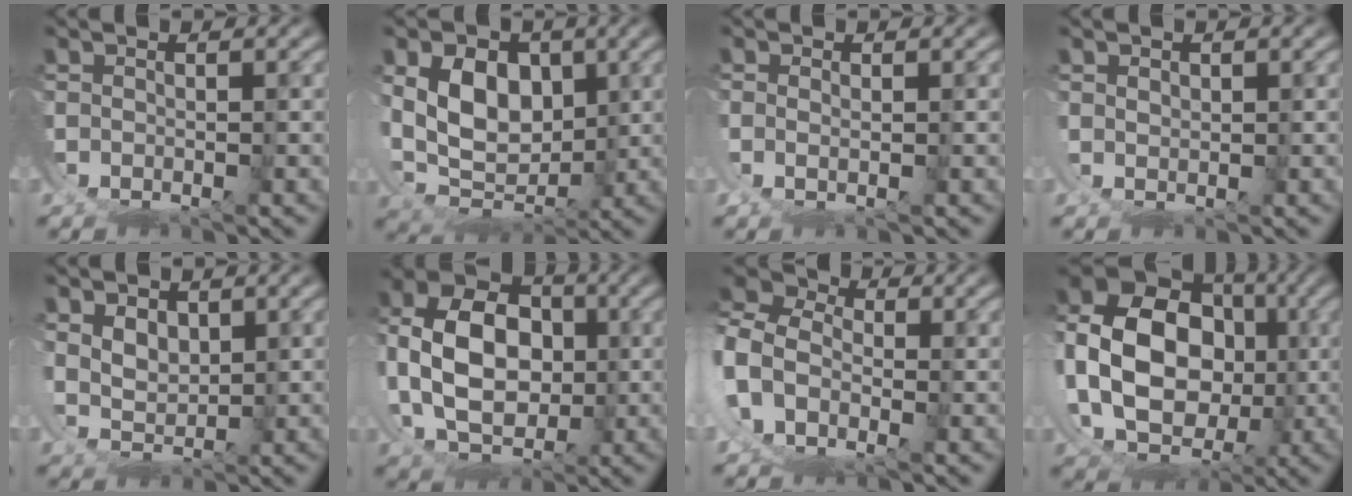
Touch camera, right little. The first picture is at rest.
{"total": 7.2, "force": [2.4, 5.5, 4.0], "torque": [-0.098, -0.020, 0.047]}
{"total": 1.6, "force": [1.1, -1.0, 0.6], "torque": [-0.011, 0.000, 0.021]}
{"total": 1.8, "force": [1.4, -0.9, -0.8], "torque": [0.009, -0.011, 0.030]}
{"total": 3.2, "force": [2.9, 1.3, 0.6], "torque": [-0.025, -0.003, 0.048]}
{"total": 9.9, "force": [3.0, 7.5, 5.6], "torque": [-0.132, -0.017, 0.056]}
{"total": 10.3, "force": [1.1, 9.1, 4.7], "torque": [-0.119, -0.001, -0.001]}
{"total": 15.2, "force": [2.7, 12.6, 8.2], "torque": [-0.198, -0.023, 0.049]}